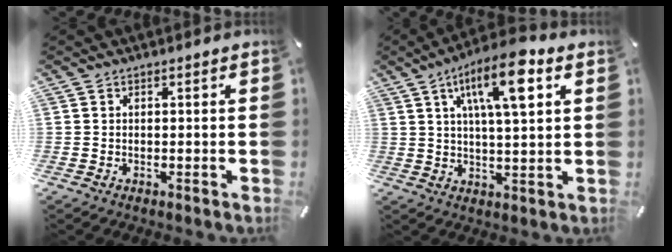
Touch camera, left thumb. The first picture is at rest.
{"total": 13.3, "force": [5.8, 3.6, 11.4], "torque": [-0.192, -0.007, 0.094]}